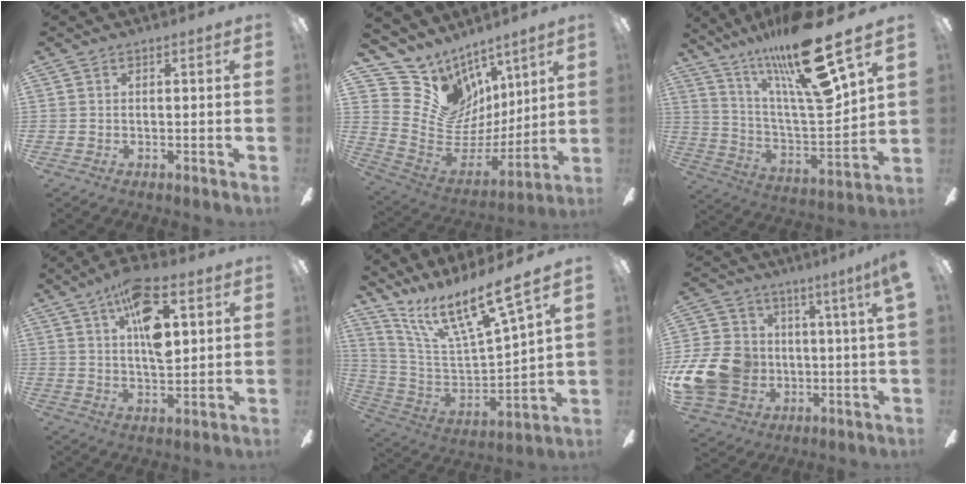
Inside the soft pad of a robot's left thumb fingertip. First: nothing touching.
{"total": 12.9, "force": [8.1, 9.9, 1.9], "torque": [-0.061, -0.082, 0.164]}
{"total": 25.0, "force": [17.4, 4.1, 17.5], "torque": [-0.299, -0.103, 0.271]}
{"total": 14.9, "force": [6.1, 6.5, 11.9], "torque": [-0.181, -0.014, 0.103]}
{"total": 16.7, "force": [12.9, 2.8, 10.3], "torque": [-0.192, -0.096, 0.213]}
{"total": 16.3, "force": [0.0, 11.9, 11.1], "torque": [-0.234, 0.012, 0.004]}